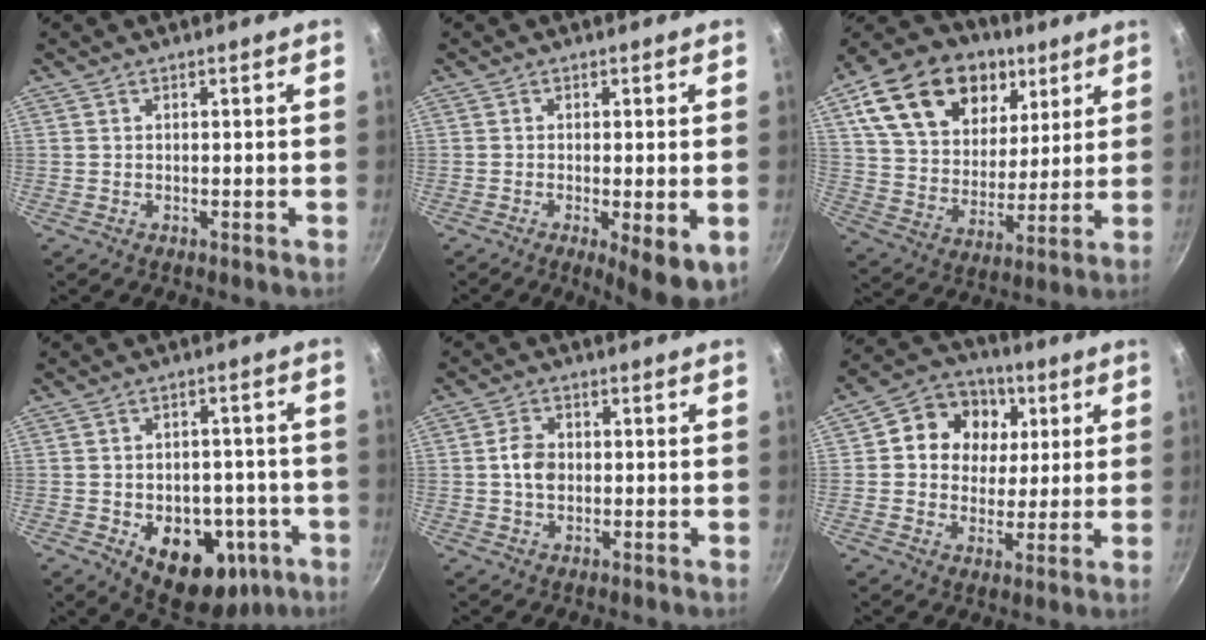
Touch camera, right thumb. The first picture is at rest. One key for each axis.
{"total": 7.8, "fx": -2.1, "fy": 2.1, "fz": 7.2, "tx": -0.097, "ty": -0.009, "tz": -0.023}
{"total": 23.9, "fx": 11.1, "fy": 16.0, "fz": 13.9, "tx": -0.223, "ty": -0.023, "tz": 0.192}
{"total": 16.1, "fx": -5.7, "fy": 10.7, "fz": 10.6, "tx": -0.106, "ty": 0.020, "tz": -0.062}
{"total": 4.6, "fx": -0.1, "fy": 3.4, "fz": 3.1, "tx": -0.048, "ty": 0.010, "tz": -0.008}
{"total": 13.0, "fx": 3.3, "fy": 11.0, "fz": 6.2, "tx": -0.073, "ty": 0.000, "tz": 0.038}